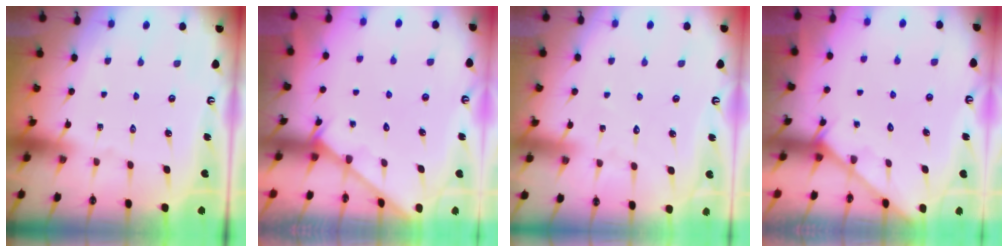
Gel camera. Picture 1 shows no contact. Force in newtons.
{"total": 2.4, "press": 2.4, "slide": 0.2}
{"total": 4.2, "press": 4.1, "slide": 0.4}
{"total": 3.5, "press": 3.5, "slide": 0.3}